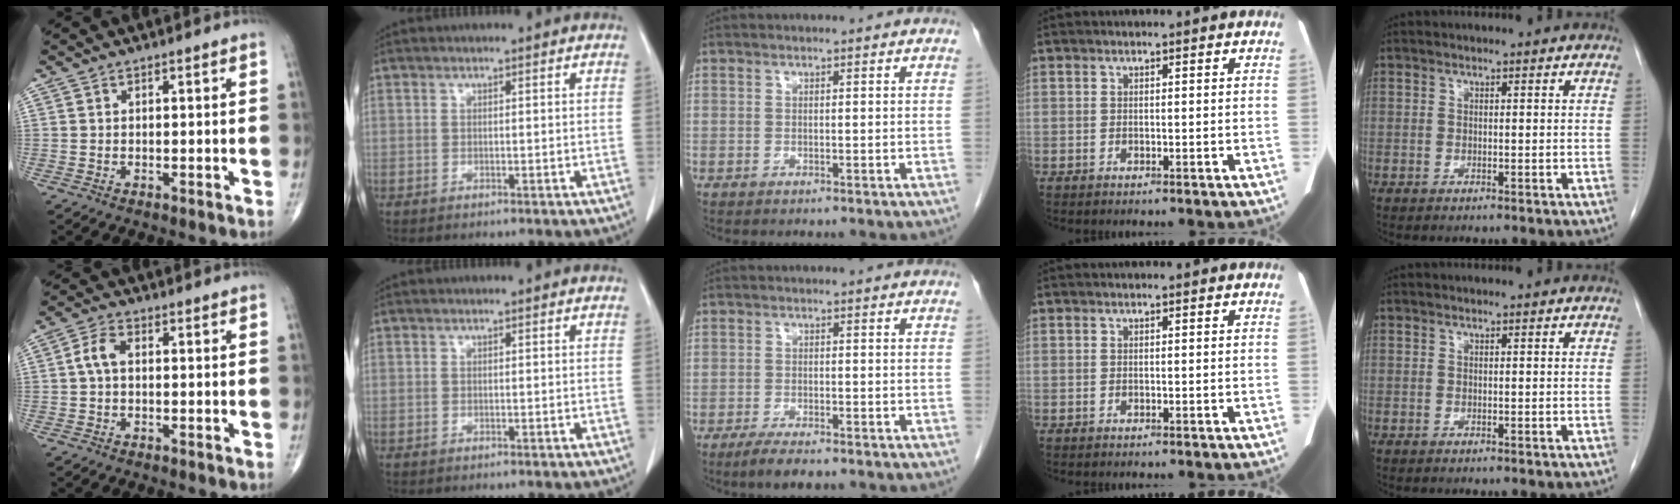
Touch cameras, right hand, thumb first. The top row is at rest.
{"thumb": {"total": 3.7, "force": [0.2, 2.2, 3.0], "torque": [-0.063, 0.012, -0.002]}, "middle": {"total": 3.6, "force": [-2.7, 0.6, 2.3], "torque": [-0.045, -0.008, -0.046]}}